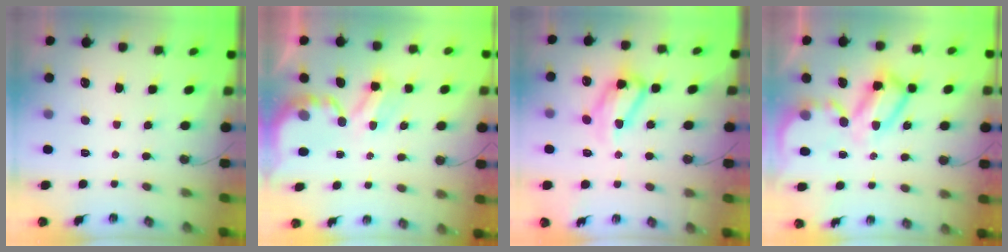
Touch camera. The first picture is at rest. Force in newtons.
{"total": 4.1, "press": 4.1, "slide": 0.2}
{"total": 14.7, "press": 14.7, "slide": 1.0}
{"total": 13.4, "press": 13.3, "slide": 1.5}